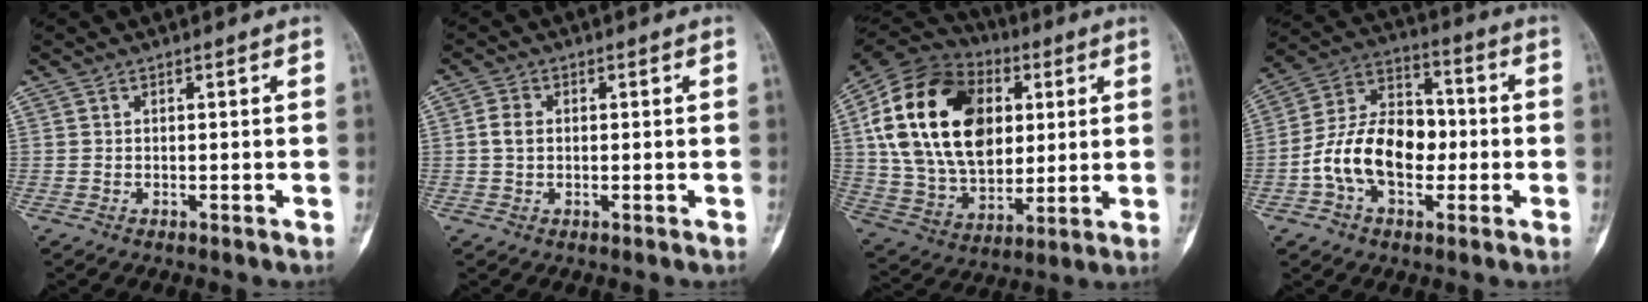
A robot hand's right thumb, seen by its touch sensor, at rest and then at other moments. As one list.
[{"total": 2.7, "force": [0.1, 2.0, 1.8], "torque": [-0.034, 0.005, -0.002]}, {"total": 27.9, "force": [6.0, 18.5, 20.0], "torque": [-0.365, 0.001, 0.109]}, {"total": 15.6, "force": [-2.7, 10.3, 11.4], "torque": [-0.185, 0.043, -0.053]}]